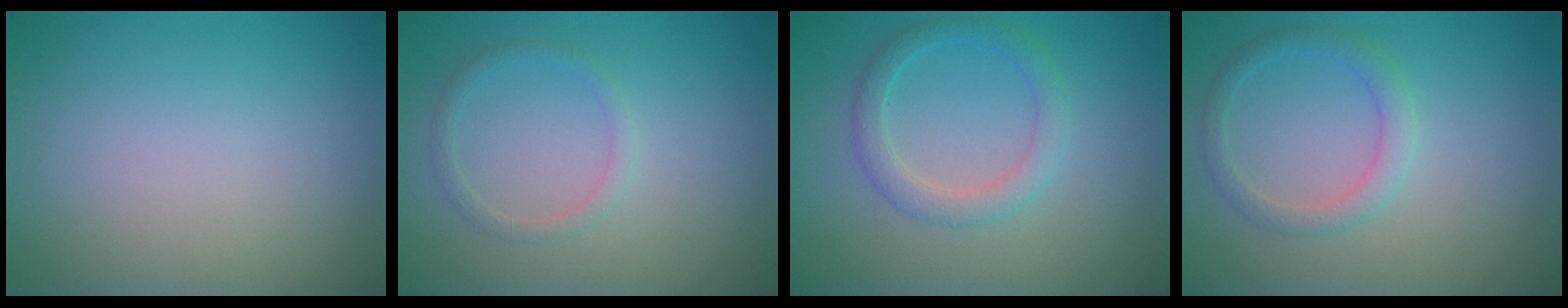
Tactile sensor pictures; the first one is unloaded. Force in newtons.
{"total": 1.2, "press": 1.2, "slide": 0.0}
{"total": 2.4, "press": 2.4, "slide": 0.1}
{"total": 2.0, "press": 2.0, "slide": 0.1}